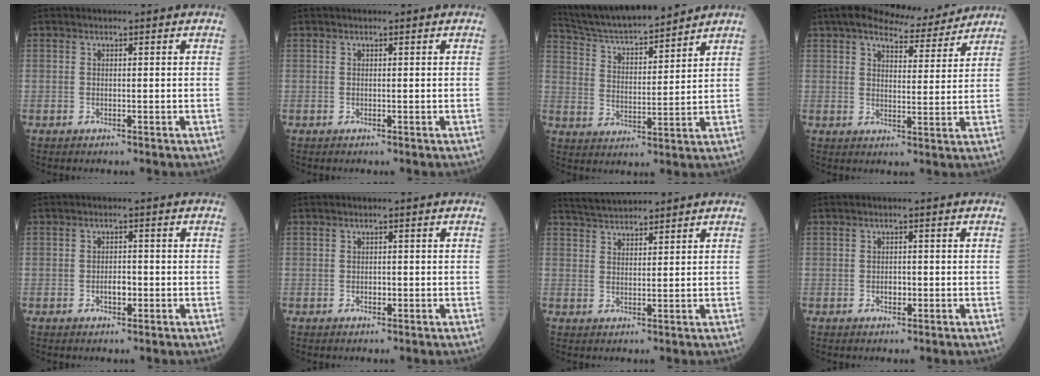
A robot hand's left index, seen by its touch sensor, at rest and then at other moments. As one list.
[{"total": 0.0}, {"total": 14.2, "force": [13.1, 1.4, 5.3], "torque": [-0.097, 0.006, 0.225]}, {"total": 9.5, "force": [8.6, 2.0, 3.5], "torque": [-0.054, 0.011, 0.119]}, {"total": 2.0, "force": [-0.8, 1.0, 1.6], "torque": [-0.025, 0.001, -0.013]}, {"total": 0.8, "force": [-0.3, 0.5, 0.5], "torque": [-0.009, -0.002, -0.006]}, {"total": 4.8, "force": [4.6, 0.6, 1.3], "torque": [-0.031, 0.022, 0.088]}, {"total": 1.3, "force": [-0.5, 0.8, 0.9], "torque": [-0.014, -0.001, -0.008]}]